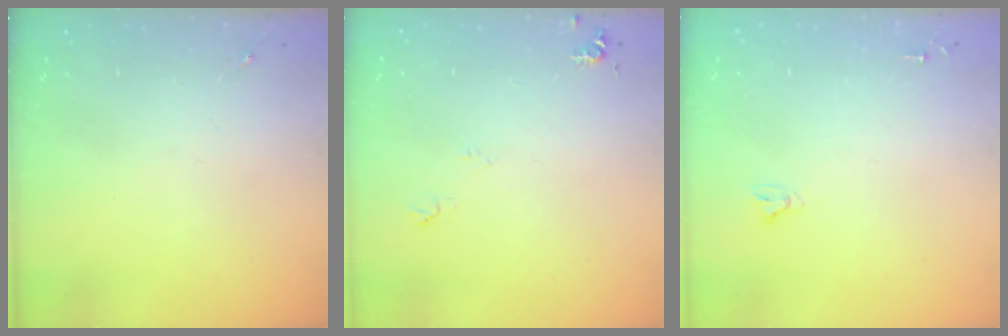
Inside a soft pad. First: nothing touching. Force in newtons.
{"total": 5.5, "press": 5.5, "slide": 0.7}
{"total": 2.4, "press": 2.4, "slide": 0.2}